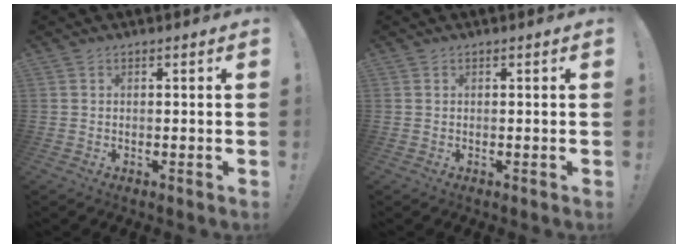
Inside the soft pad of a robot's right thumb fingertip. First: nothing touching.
{"total": 0.0}